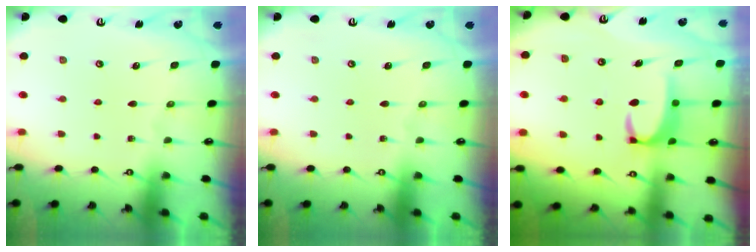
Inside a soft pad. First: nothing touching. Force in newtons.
{"total": 0.0}
{"total": 3.7, "press": 3.7, "slide": 0.3}